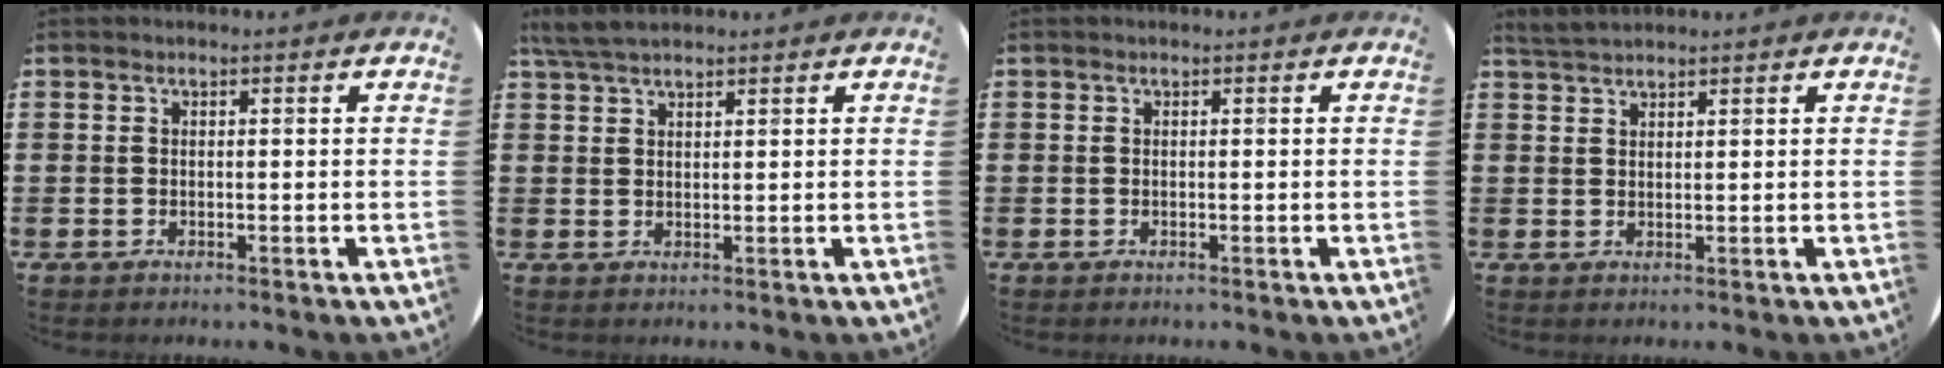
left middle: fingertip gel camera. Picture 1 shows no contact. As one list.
[{"total": 3.8, "force": [3.3, 0.8, 1.7], "torque": [-0.041, 0.003, 0.062]}, {"total": 0.0}, {"total": 2.2, "force": [2.1, 0.3, 0.5], "torque": [-0.013, 0.003, 0.041]}]